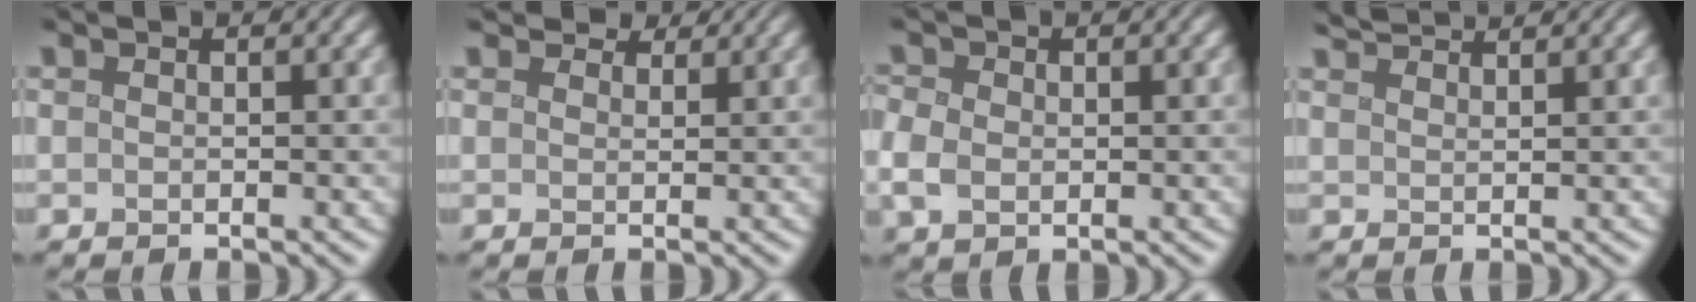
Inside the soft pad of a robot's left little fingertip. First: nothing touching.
{"total": 3.1, "force": [2.9, 1.0, 0.6], "torque": [-0.022, 0.000, 0.038]}
{"total": 2.0, "force": [-0.2, 1.6, 1.0], "torque": [-0.038, -0.002, 0.005]}
{"total": 3.6, "force": [3.4, 0.5, 1.2], "torque": [-0.010, 0.015, 0.041]}